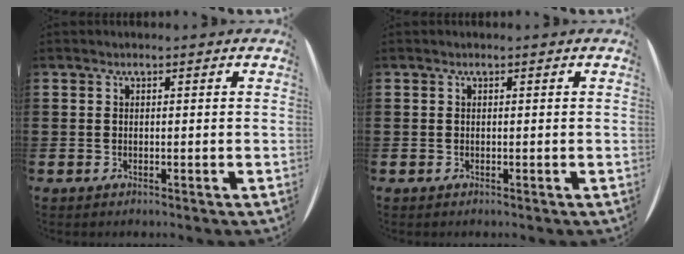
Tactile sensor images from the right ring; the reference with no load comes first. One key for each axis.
{"total": 0.0}